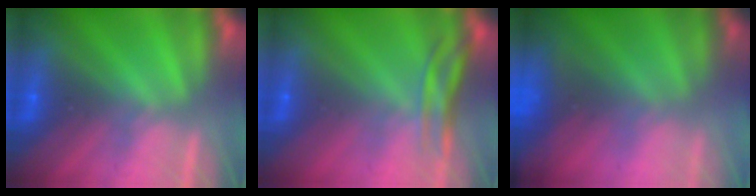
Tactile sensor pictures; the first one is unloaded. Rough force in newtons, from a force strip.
{"total": 3.9}
{"total": 7.0}